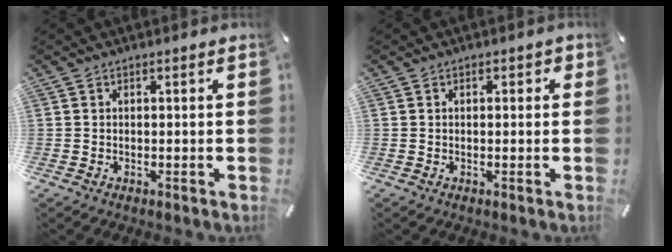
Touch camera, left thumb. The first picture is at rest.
{"total": 0.9, "force": [0.0, 0.7, 0.5], "torque": [-0.010, 0.006, -0.002]}